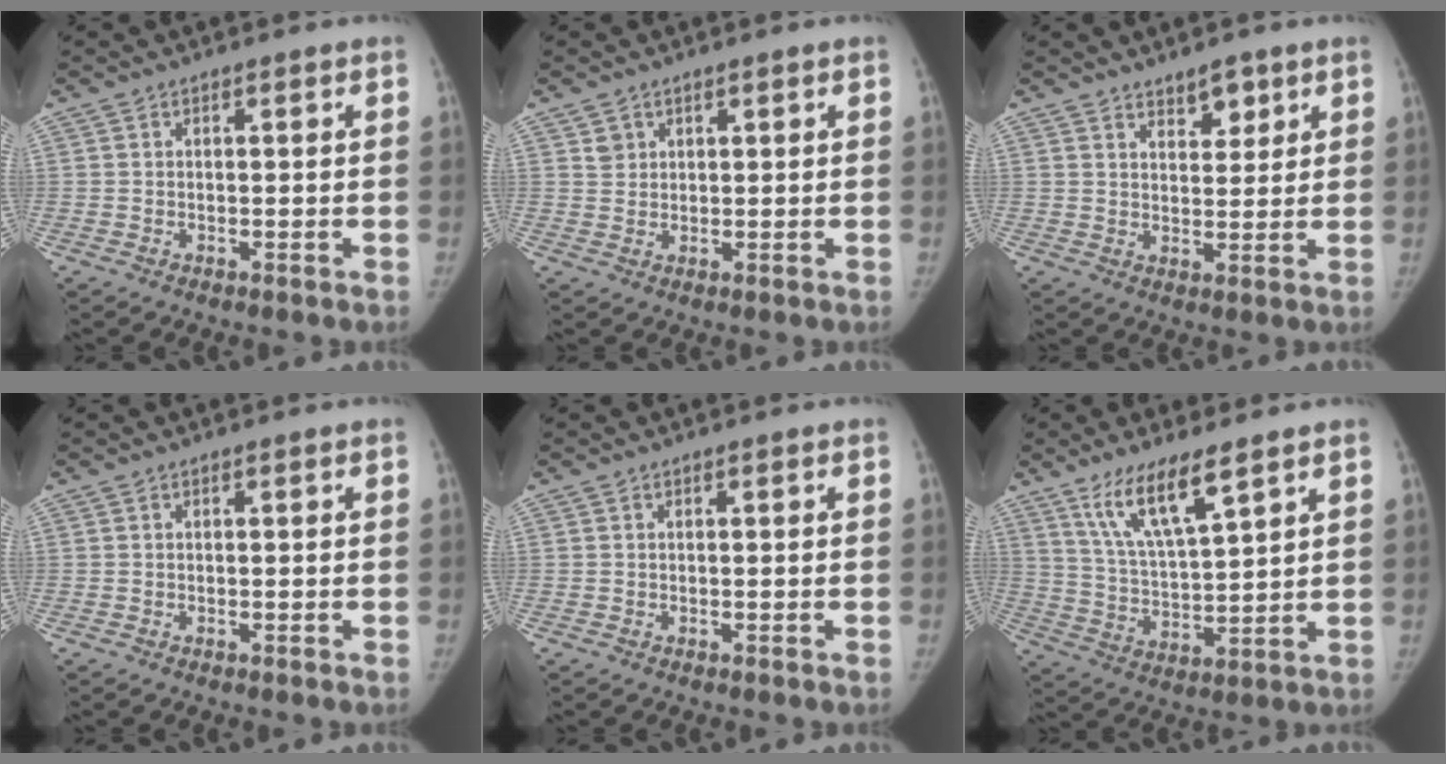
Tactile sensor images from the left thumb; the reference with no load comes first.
{"total": 2.0, "force": [1.2, 1.6, 0.1], "torque": [0.016, -0.006, 0.017]}
{"total": 4.2, "force": [2.8, 2.3, 2.1], "torque": [-0.004, -0.019, 0.045]}
{"total": 0.0}
{"total": 0.0}
{"total": 10.8, "force": [7.0, 2.5, 7.9], "torque": [-0.140, -0.038, 0.143]}